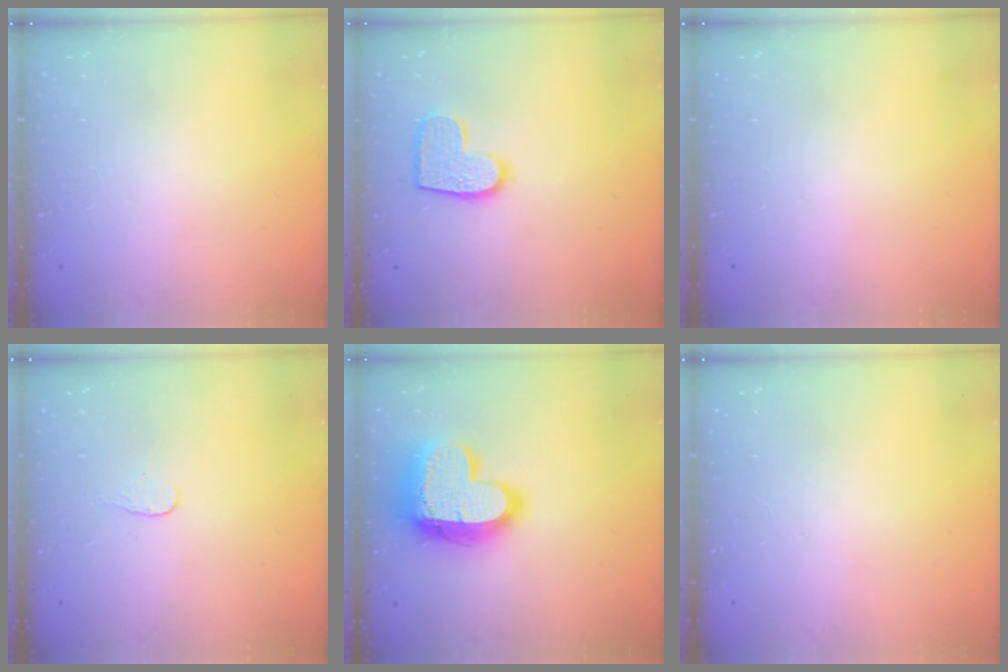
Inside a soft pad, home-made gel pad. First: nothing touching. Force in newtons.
{"total": 10.5, "press": 10.5, "slide": 0.6}
{"total": 0.0}
{"total": 3.4, "press": 3.4, "slide": 0.4}
{"total": 19.1, "press": 19.0, "slide": 1.5}
{"total": 0.0}